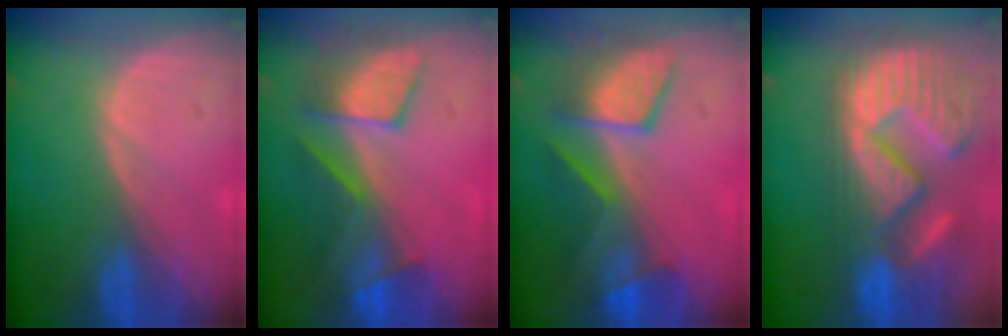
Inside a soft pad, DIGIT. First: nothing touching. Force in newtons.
{"total": 8.0, "press": 7.5, "slide": 2.8}
{"total": 7.7, "press": 7.6, "slide": 1.2}
{"total": 15.4, "press": 12.7, "slide": 8.7}